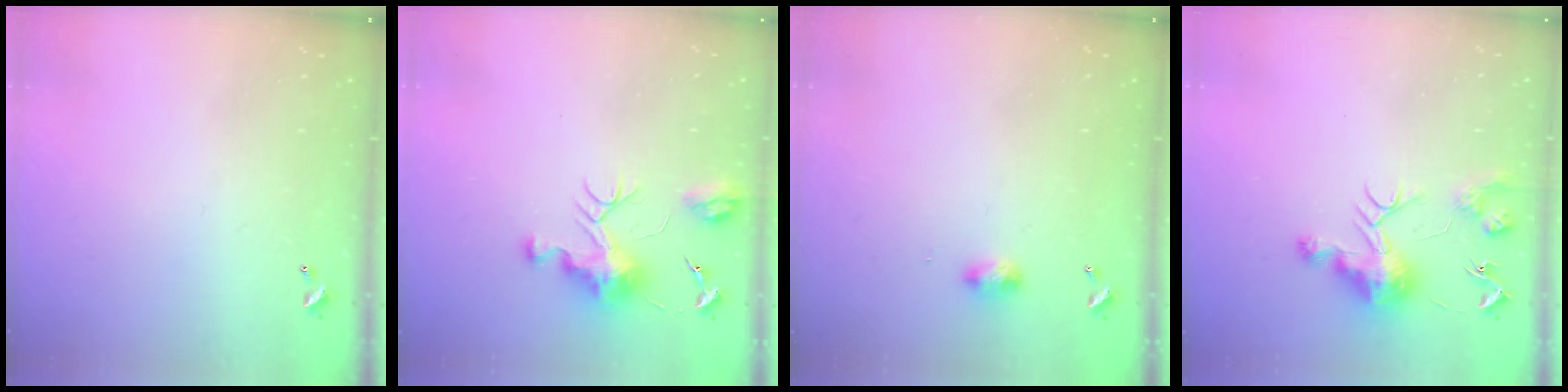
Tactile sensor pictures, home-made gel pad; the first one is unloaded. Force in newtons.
{"total": 9.5, "press": 9.5, "slide": 0.4}
{"total": 4.6, "press": 4.5, "slide": 0.7}
{"total": 10.0, "press": 10.0, "slide": 0.3}